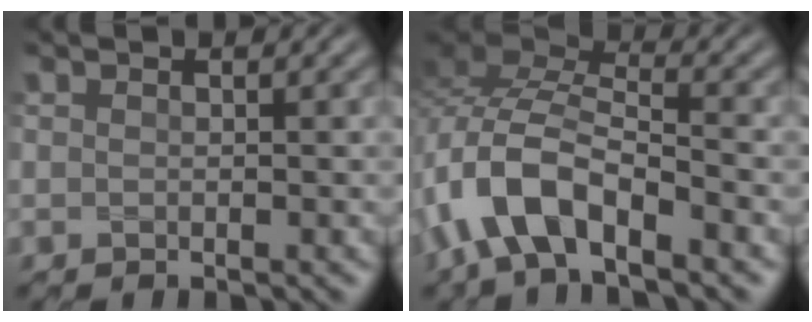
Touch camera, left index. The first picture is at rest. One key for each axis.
{"total": 9.3, "fx": -4.8, "fy": 4.2, "fz": 6.8, "tx": -0.139, "ty": 0.008, "tz": -0.103}